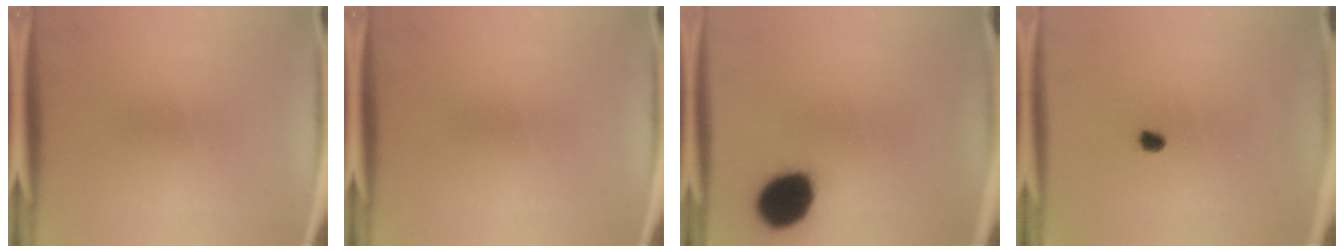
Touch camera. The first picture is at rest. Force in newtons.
{"total": 0.0}
{"total": 13.4}
{"total": 1.7}